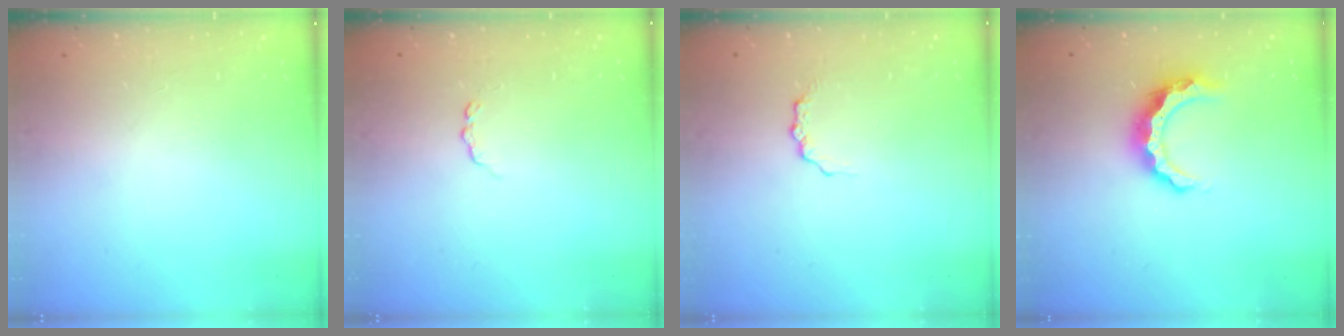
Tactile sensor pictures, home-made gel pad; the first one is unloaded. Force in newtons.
{"total": 3.0, "press": 3.0, "slide": 0.4}
{"total": 2.6, "press": 2.6, "slide": 0.4}
{"total": 8.3, "press": 8.3, "slide": 0.6}